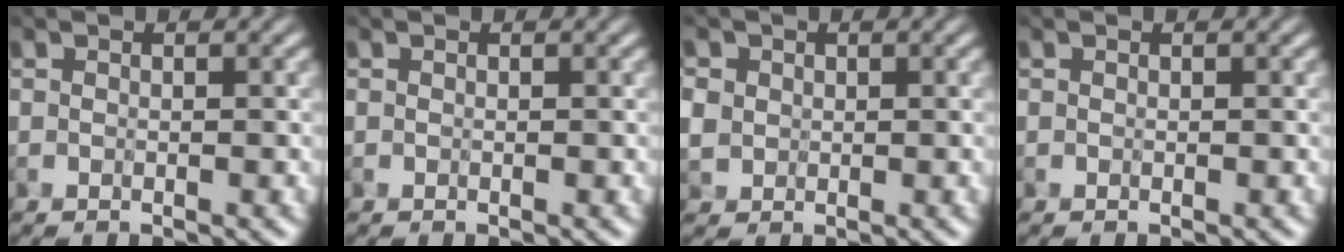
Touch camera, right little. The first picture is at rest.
{"total": 0.0}
{"total": 2.4, "force": [0.5, 2.2, 0.9], "torque": [-0.034, 0.005, 0.016]}
{"total": 0.0}